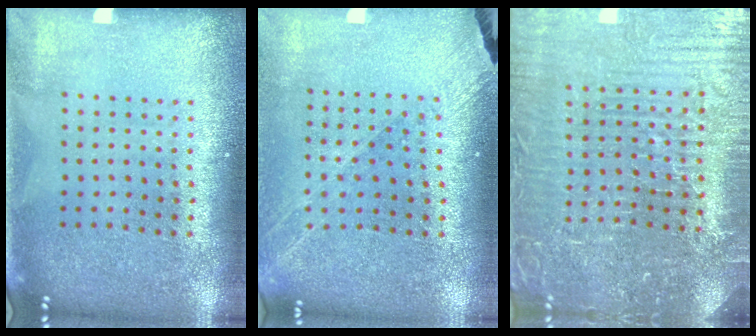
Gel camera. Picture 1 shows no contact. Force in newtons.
{"total": 1.3, "press": 1.2, "slide": 0.3}
{"total": 5.2, "press": 4.9, "slide": 1.7}